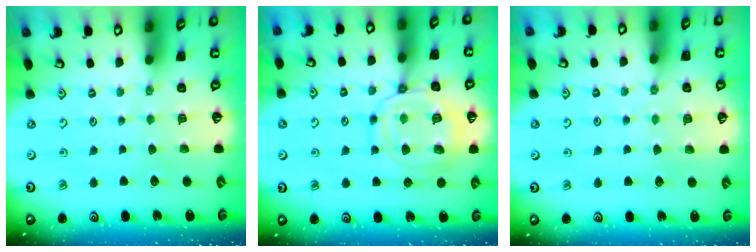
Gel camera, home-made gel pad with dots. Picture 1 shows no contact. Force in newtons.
{"total": 13.4, "press": 13.3, "slide": 1.0}
{"total": 4.5, "press": 4.5, "slide": 0.6}